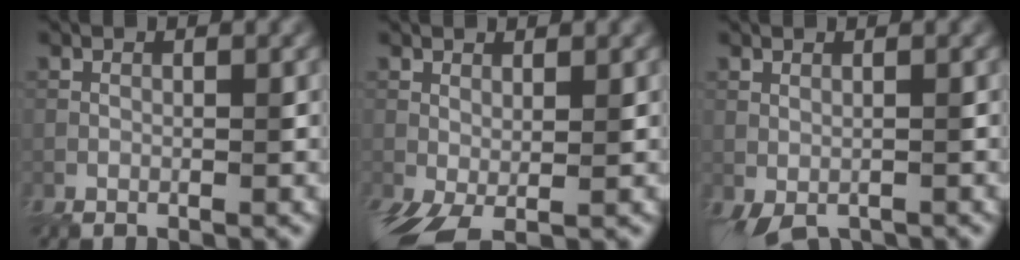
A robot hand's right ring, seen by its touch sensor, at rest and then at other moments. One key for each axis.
{"total": 4.4, "fx": -0.9, "fy": 1.9, "fz": 3.9, "tx": -0.080, "ty": -0.012, "tz": -0.004}
{"total": 2.1, "fx": -0.3, "fy": 1.1, "fz": 1.8, "tx": -0.029, "ty": -0.005, "tz": 0.005}